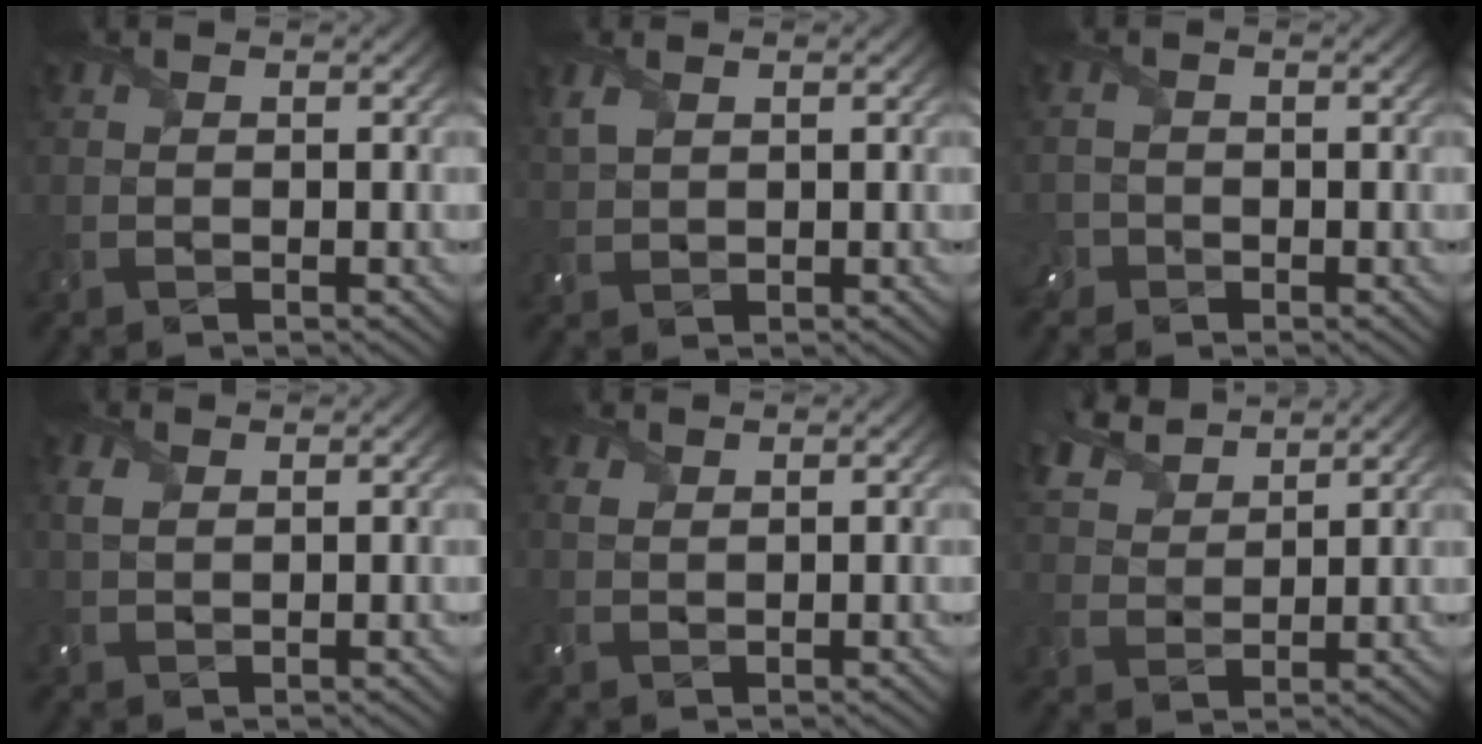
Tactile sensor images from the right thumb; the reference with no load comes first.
{"total": 2.3, "force": [1.3, 1.2, 1.5], "torque": [-0.048, 0.002, 0.032]}
{"total": 2.1, "force": [-1.5, 1.5, 0.4], "torque": [-0.016, -0.008, -0.039]}
{"total": 2.0, "force": [1.1, 1.1, 1.2], "torque": [-0.040, 0.002, 0.023]}
{"total": 1.3, "force": [1.0, 0.6, 0.6], "torque": [-0.021, 0.000, 0.024]}
{"total": 6.6, "force": [5.5, 2.6, 2.7], "torque": [-0.077, 0.019, 0.111]}